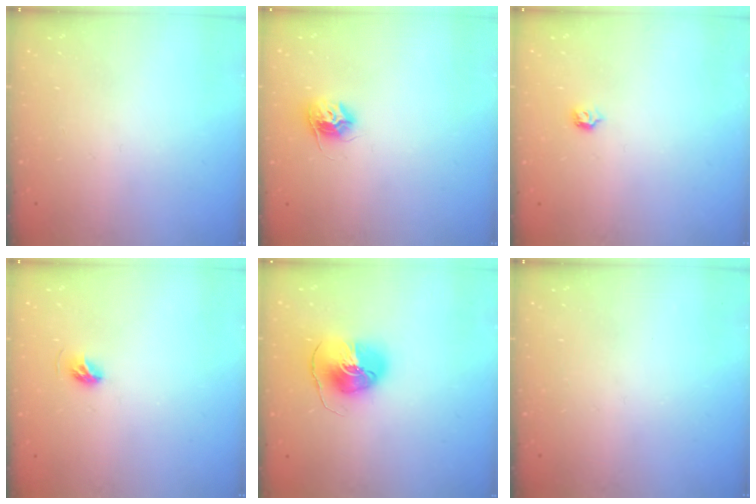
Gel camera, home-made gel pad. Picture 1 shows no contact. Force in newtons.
{"total": 9.3, "press": 9.3, "slide": 0.5}
{"total": 4.0, "press": 4.0, "slide": 0.8}
{"total": 4.9, "press": 4.8, "slide": 1.1}
{"total": 9.9, "press": 9.9, "slide": 1.3}
{"total": 0.0}